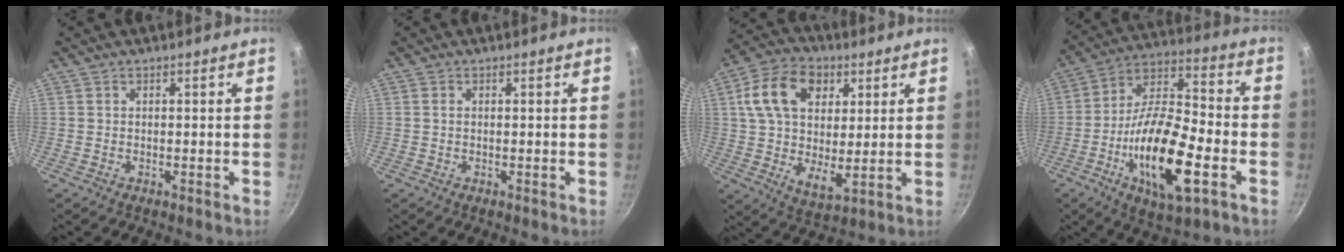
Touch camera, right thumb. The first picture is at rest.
{"total": 0.7, "force": [0.2, 0.5, 0.5], "torque": [-0.010, 0.002, 0.002]}
{"total": 16.7, "force": [5.3, 10.8, 11.5], "torque": [-0.187, -0.011, 0.086]}
{"total": 21.2, "force": [-6.6, 7.8, 18.6], "torque": [-0.327, 0.029, -0.124]}